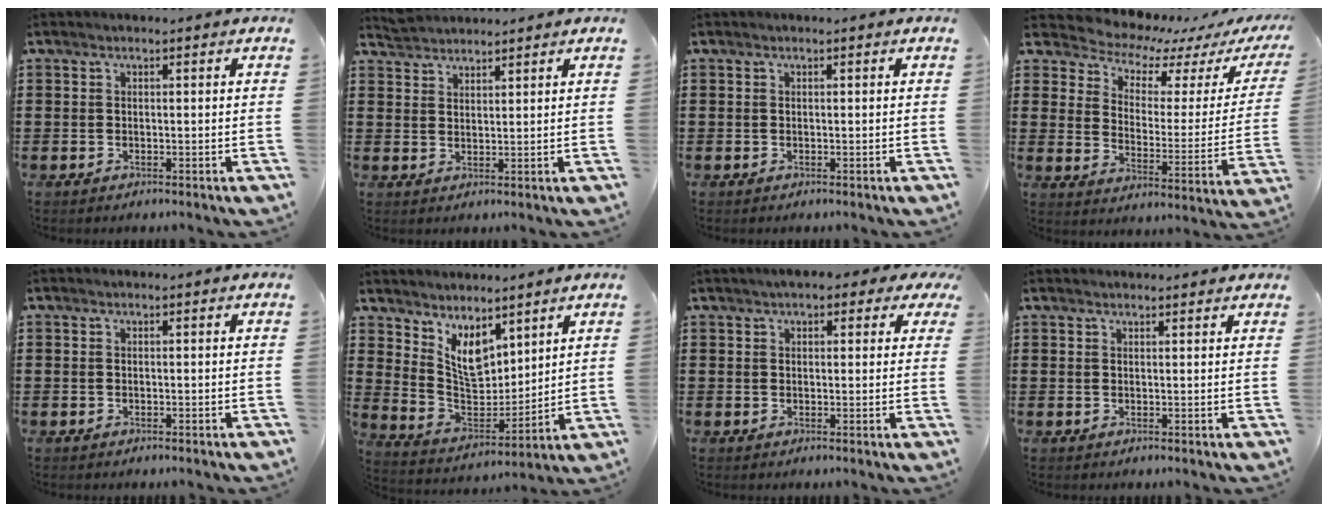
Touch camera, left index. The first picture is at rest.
{"total": 2.6, "force": [2.5, 0.0, -0.4], "torque": [-0.001, -0.005, 0.051]}
{"total": 0.0}
{"total": 4.6, "force": [4.3, 1.6, 0.7], "torque": [-0.040, -0.044, 0.067]}
{"total": 0.0}
{"total": 6.7, "force": [4.8, 3.7, 3.0], "torque": [-0.068, -0.025, 0.086]}
{"total": 3.3, "force": [2.4, 1.3, 1.8], "torque": [-0.037, 0.002, 0.041]}
{"total": 1.2, "force": [1.2, 0.0, 0.3], "torque": [-0.007, -0.001, 0.024]}